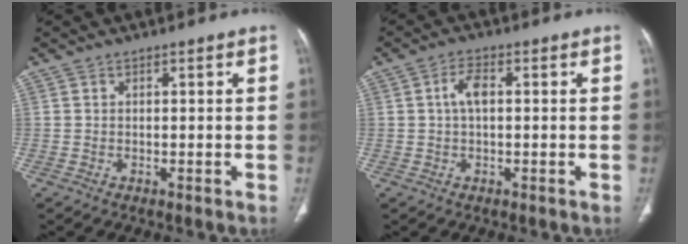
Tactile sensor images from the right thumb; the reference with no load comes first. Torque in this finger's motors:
{"motor_torque": [-0.08, 0.61, 0.87, -0.30, 0.02]}